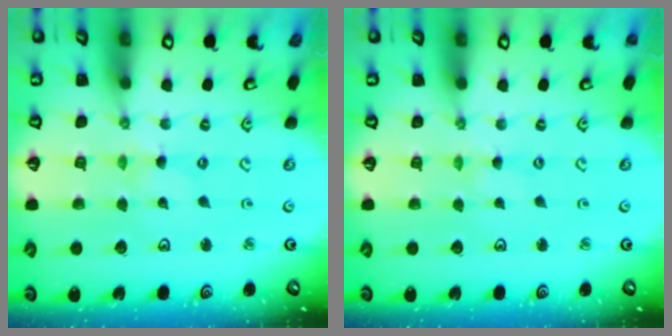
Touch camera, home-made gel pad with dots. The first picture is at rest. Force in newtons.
{"total": 0.0}